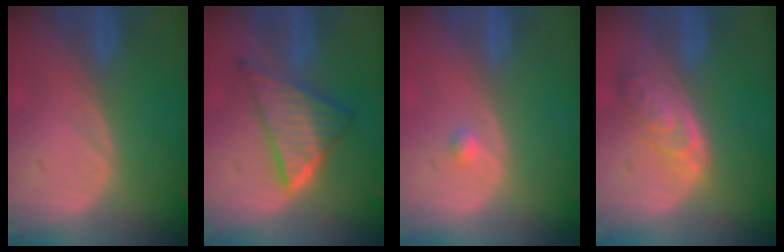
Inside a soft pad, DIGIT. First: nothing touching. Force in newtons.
{"total": 9.0, "press": 9.0, "slide": 0.6}
{"total": 1.0, "press": 1.0, "slide": 0.1}
{"total": 6.1, "press": 5.5, "slide": 2.6}